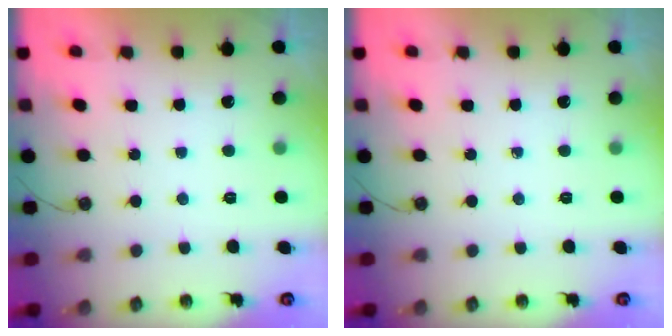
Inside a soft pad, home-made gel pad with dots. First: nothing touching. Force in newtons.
{"total": 0.0}